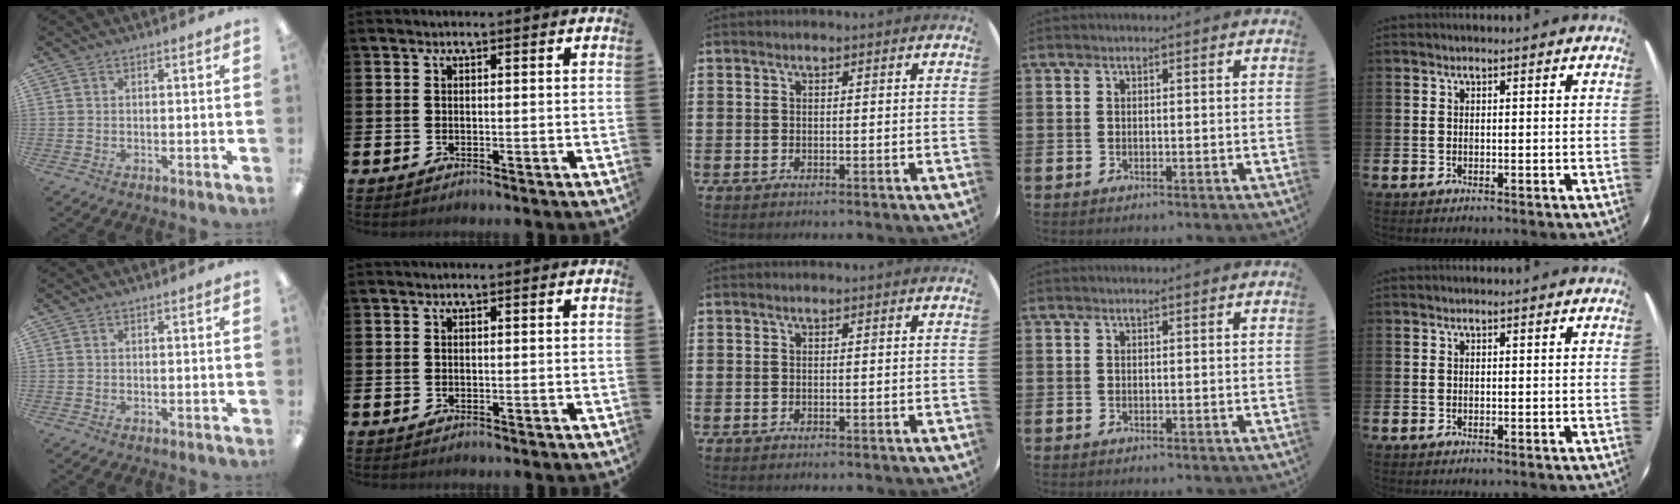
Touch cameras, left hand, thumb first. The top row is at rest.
{}